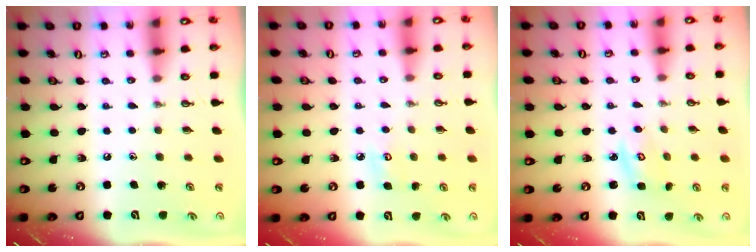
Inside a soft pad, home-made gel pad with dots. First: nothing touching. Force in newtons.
{"total": 4.9, "press": 4.9, "slide": 0.4}
{"total": 2.8, "press": 2.8, "slide": 0.2}